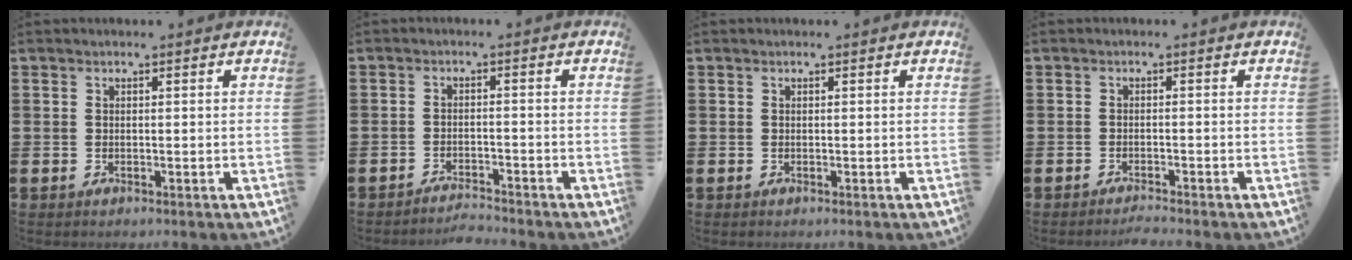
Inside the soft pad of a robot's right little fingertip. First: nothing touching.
{"total": 2.2, "force": [-2.2, -0.1, 0.0], "torque": [-0.006, 0.003, -0.046]}
{"total": 0.0}
{"total": 1.2, "force": [-1.1, -0.1, 0.2], "torque": [-0.006, -0.001, -0.023]}